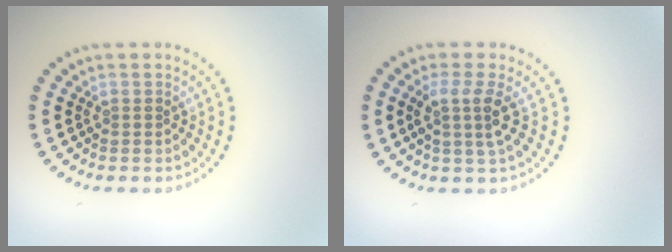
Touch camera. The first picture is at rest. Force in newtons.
{"total": 2.7, "press": 2.0, "slide": 1.9}